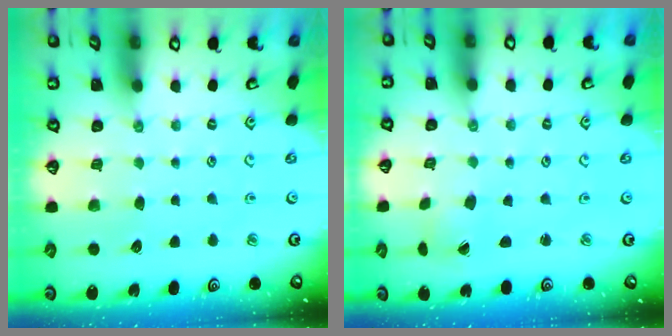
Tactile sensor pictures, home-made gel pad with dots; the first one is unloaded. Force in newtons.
{"total": 1.2, "press": 1.2, "slide": 0.1}